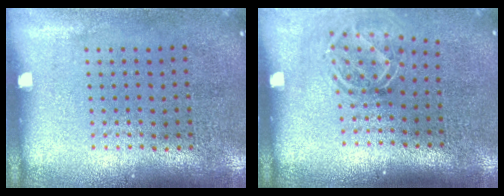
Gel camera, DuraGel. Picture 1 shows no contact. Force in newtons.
{"total": 1.7, "press": 1.1, "slide": 1.3}